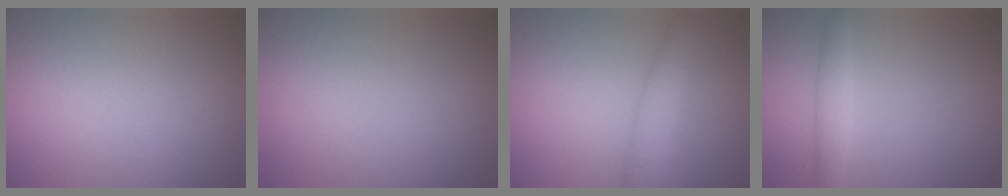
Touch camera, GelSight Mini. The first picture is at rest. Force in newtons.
{"total": 0.0}
{"total": 2.3, "press": 2.3, "slide": 0.0}
{"total": 1.9, "press": 1.9, "slide": 0.0}